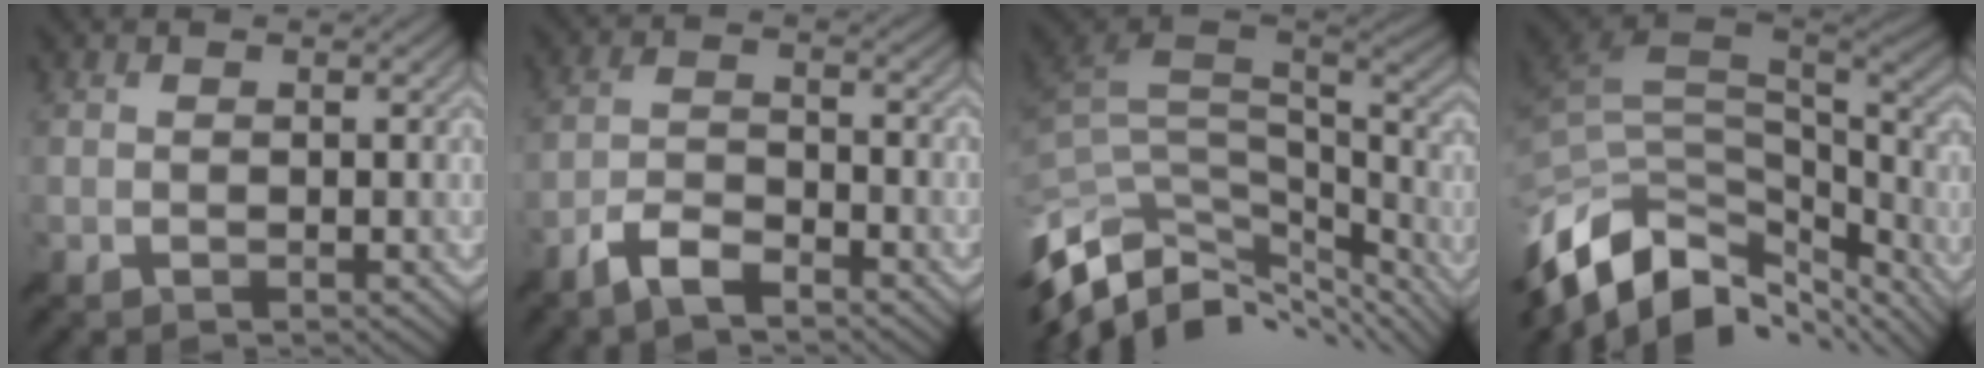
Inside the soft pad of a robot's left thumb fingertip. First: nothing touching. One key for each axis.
{"total": 4.9, "fx": -3.8, "fy": 1.3, "fz": 2.8, "tx": -0.060, "ty": -0.002, "tz": -0.083}
{"total": 12.4, "fx": -4.9, "fy": 6.8, "fz": 9.1, "tx": -0.230, "ty": -0.014, "tz": -0.075}
{"total": 14.6, "fx": -8.1, "fy": 8.3, "fz": 8.8, "tx": -0.229, "ty": -0.031, "tz": -0.130}